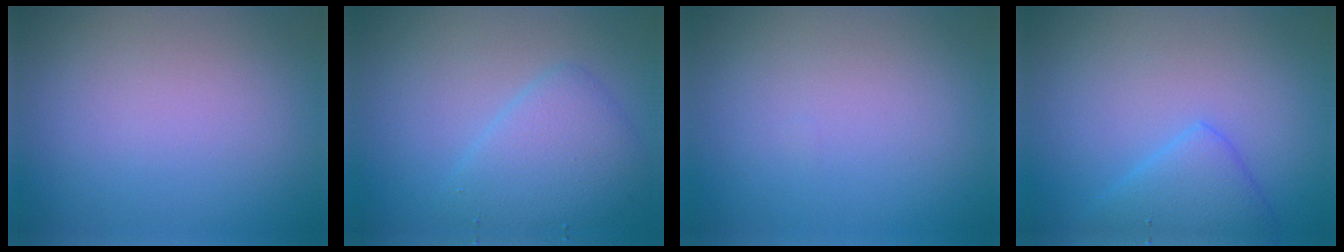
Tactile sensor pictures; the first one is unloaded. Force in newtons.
{"total": 3.9, "press": 3.9, "slide": 0.1}
{"total": 0.0}
{"total": 3.3, "press": 3.3, "slide": 0.2}